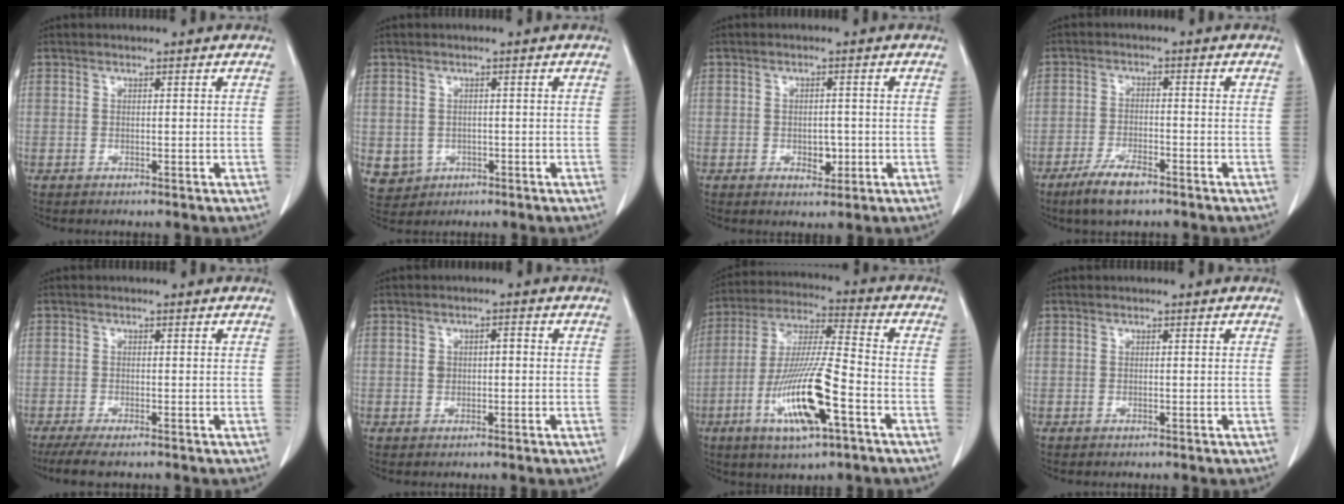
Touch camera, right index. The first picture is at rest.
{"total": 5.1, "force": [-1.1, 4.9, 0.9], "torque": [-0.020, 0.002, -0.005]}
{"total": 3.0, "force": [-0.8, 1.8, 2.3], "torque": [-0.033, 0.001, -0.006]}
{"total": 5.8, "force": [-4.1, 1.3, 3.9], "torque": [-0.082, -0.008, -0.071]}
{"total": 5.1, "force": [-4.0, 0.8, 3.0], "torque": [-0.048, -0.012, -0.061]}
{"total": 2.3, "force": [-0.1, 1.6, 1.7], "torque": [-0.031, 0.015, 0.001]}
{"total": 15.7, "force": [-6.1, 1.9, 14.4], "torque": [-0.289, -0.016, -0.109]}
{"total": 0.0}